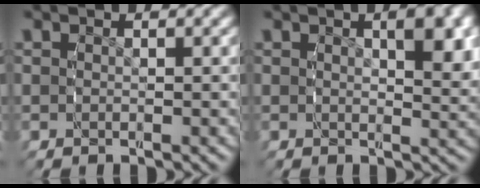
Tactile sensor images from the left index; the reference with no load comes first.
{"total": 3.0, "force": [0.8, 0.7, 2.8], "torque": [-0.029, -0.007, 0.020]}